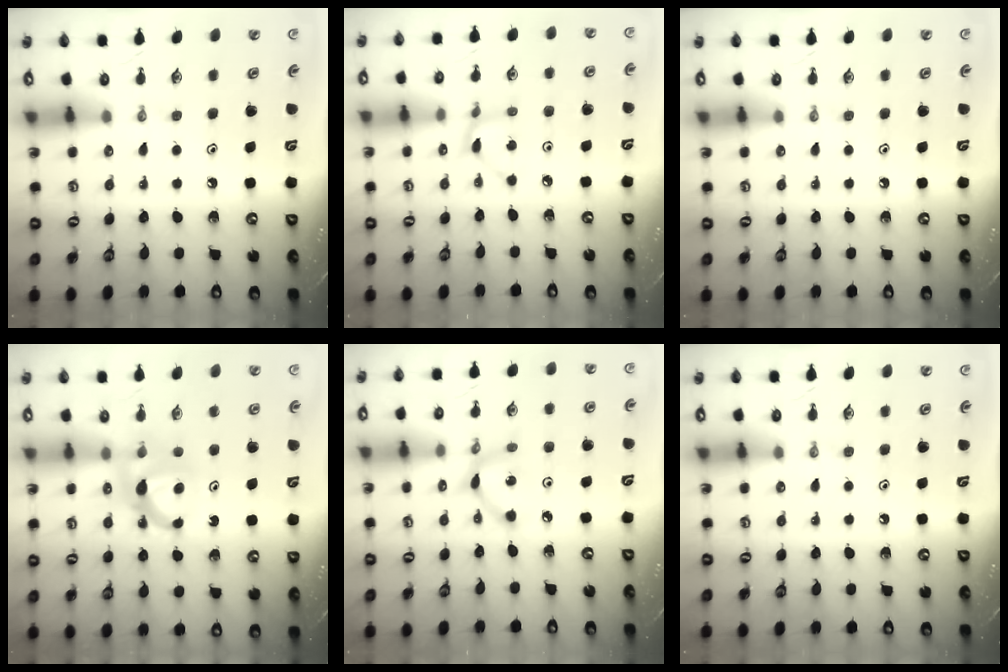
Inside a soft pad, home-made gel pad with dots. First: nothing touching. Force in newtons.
{"total": 2.4, "press": 2.4, "slide": 0.3}
{"total": 0.0}
{"total": 7.3, "press": 7.3, "slide": 0.3}
{"total": 5.4, "press": 5.4, "slide": 0.3}
{"total": 0.0}